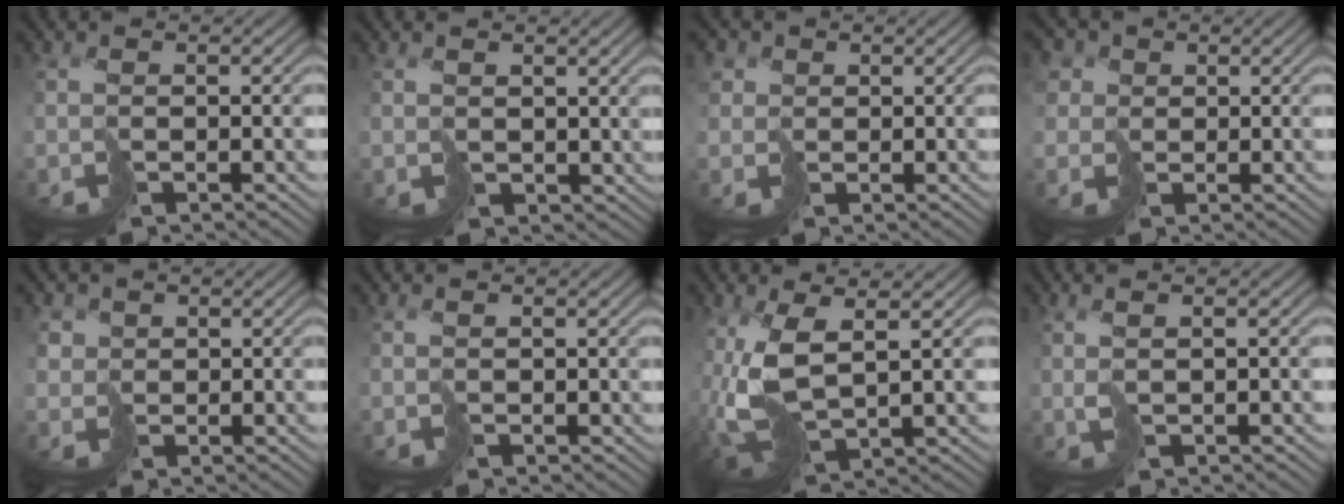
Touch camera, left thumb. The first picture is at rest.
{"total": 1.8, "force": [1.1, 1.2, 0.9], "torque": [-0.023, -0.002, 0.023]}
{"total": 3.0, "force": [1.1, 2.6, 1.0], "torque": [-0.037, 0.004, 0.018]}
{"total": 4.7, "force": [1.6, 4.0, 1.8], "torque": [-0.079, 0.013, 0.021]}
{"total": 2.7, "force": [1.1, 2.4, 0.5], "torque": [-0.024, -0.003, 0.021]}
{"total": 0.7, "force": [0.6, 0.3, 0.3], "torque": [-0.011, 0.002, 0.013]}
{"total": 8.8, "force": [0.8, 3.9, 7.8], "torque": [-0.197, -0.003, 0.016]}
{"total": 2.4, "force": [0.7, 0.4, 2.2], "torque": [-0.045, 0.010, 0.011]}